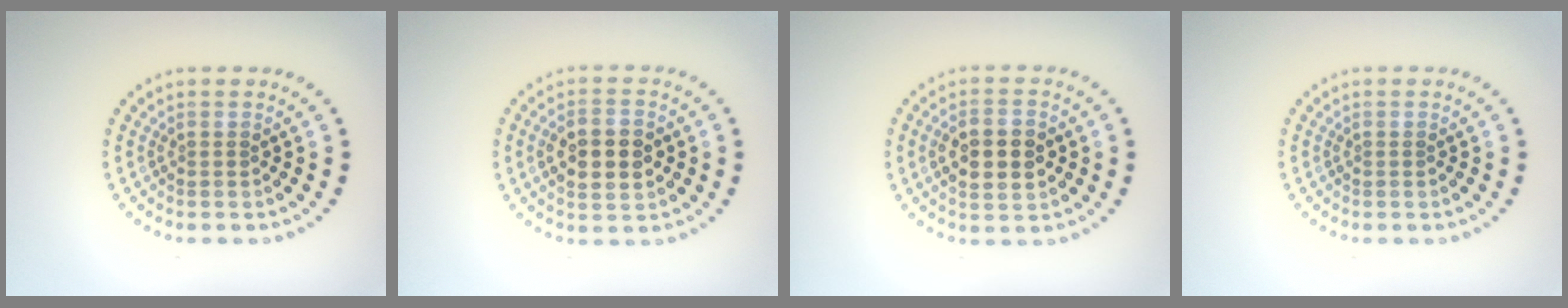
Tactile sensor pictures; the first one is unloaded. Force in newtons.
{"total": 4.6, "press": 4.6, "slide": 0.2}
{"total": 4.3, "press": 4.3, "slide": 0.2}
{"total": 0.0}